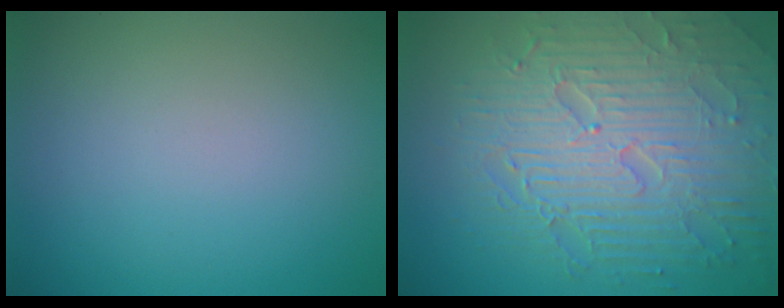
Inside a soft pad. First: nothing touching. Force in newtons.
{"total": 9.1, "press": 6.3, "slide": 6.5}